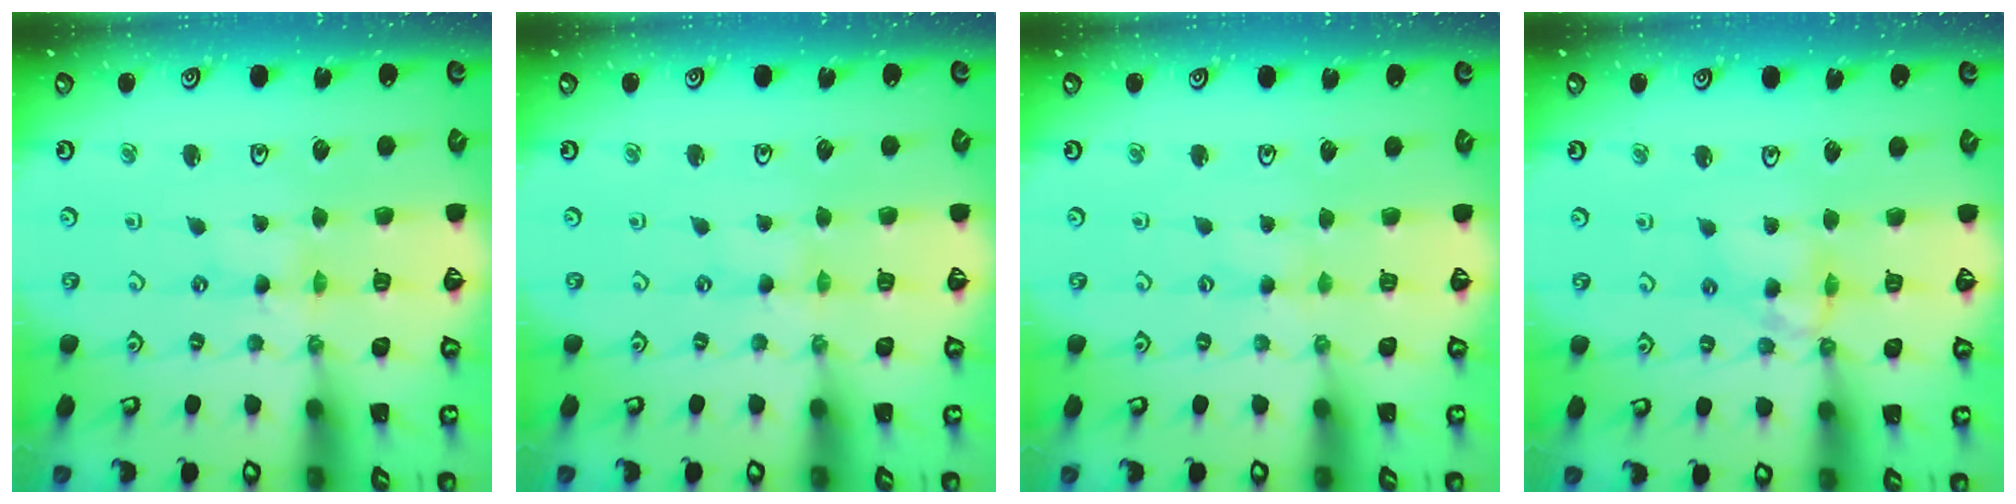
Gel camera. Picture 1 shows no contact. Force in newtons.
{"total": 0.0}
{"total": 0.9, "press": 0.9, "slide": 0.1}
{"total": 9.0, "press": 9.0, "slide": 0.9}